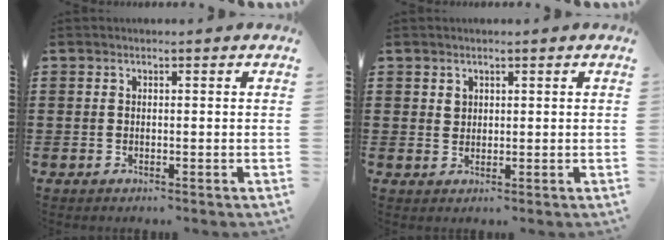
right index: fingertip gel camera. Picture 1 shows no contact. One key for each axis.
{"total": 1.3, "fx": 0.7, "fy": 1.0, "fz": 0.4, "tx": -0.010, "ty": 0.002, "tz": 0.015}